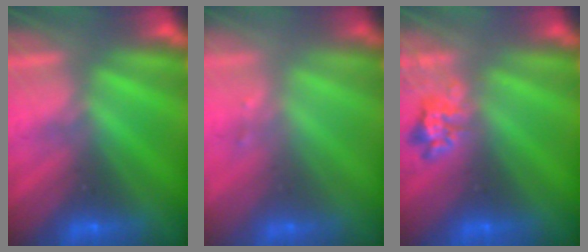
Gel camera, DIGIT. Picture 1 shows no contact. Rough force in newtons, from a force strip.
{"total": 1.5}
{"total": 2.3}